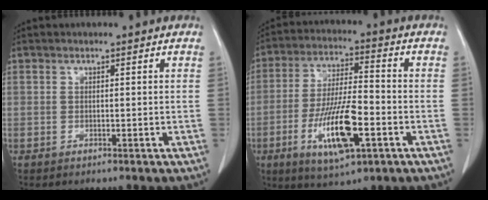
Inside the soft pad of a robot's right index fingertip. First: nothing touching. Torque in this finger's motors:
{"motor_torque": [2.06, -0.08, 0.56, 0.17]}